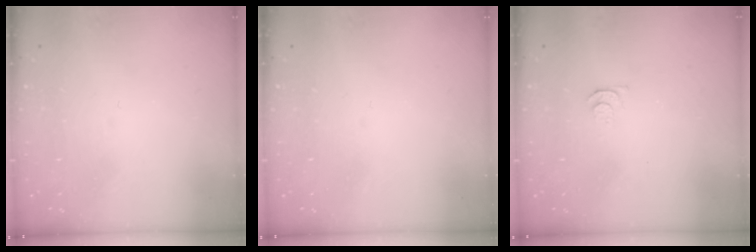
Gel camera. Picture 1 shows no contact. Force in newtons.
{"total": 0.0}
{"total": 3.8, "press": 3.7, "slide": 0.7}